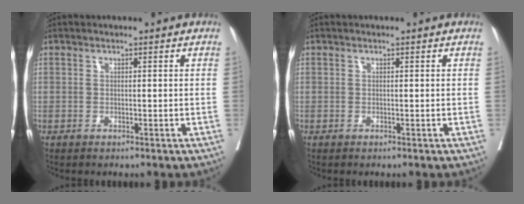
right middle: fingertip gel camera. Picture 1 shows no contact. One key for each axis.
{"total": 0.0}